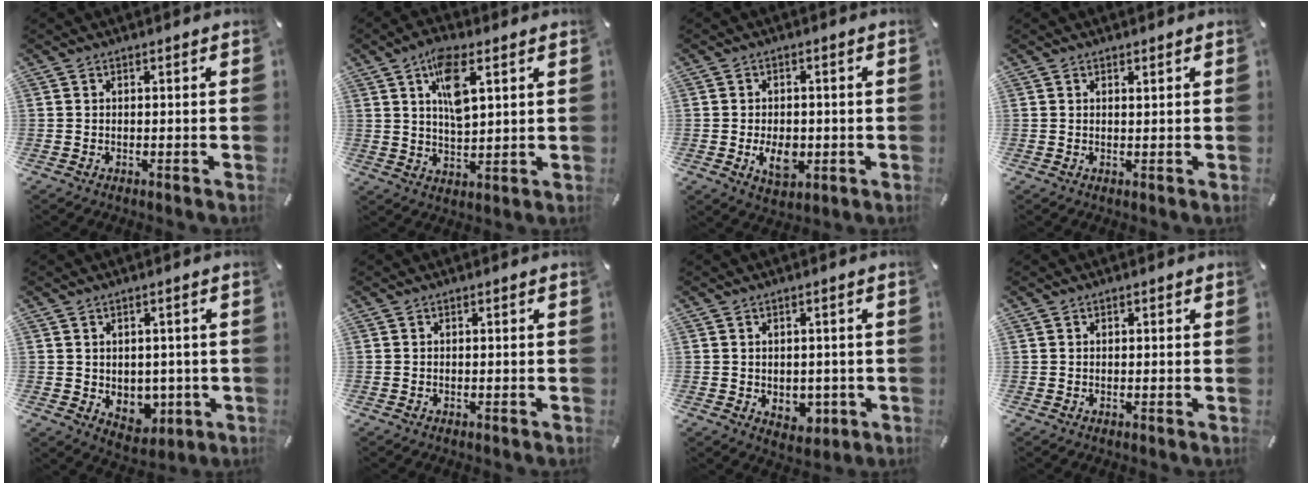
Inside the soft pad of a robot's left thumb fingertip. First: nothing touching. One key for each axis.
{"total": 9.5, "fx": 4.3, "fy": 4.1, "fz": 7.5, "tx": -0.120, "ty": -0.009, "tz": 0.072}
{"total": 7.0, "fx": -1.4, "fy": 4.6, "fz": 5.1, "tx": -0.086, "ty": -0.002, "tz": -0.024}
{"total": 0.6, "fx": 0.4, "fy": 0.3, "fz": 0.2, "tx": -0.004, "ty": -0.001, "tz": 0.009}
{"total": 5.2, "fx": 0.9, "fy": 4.8, "fz": 1.7, "tx": 0.001, "ty": -0.013, "tz": 0.016}
{"total": 0.0}
{"total": 3.6, "fx": -0.1, "fy": 3.3, "fz": 1.5, "tx": -0.003, "ty": -0.004, "tz": -0.002}
{"total": 0.6, "fx": 0.2, "fy": 0.5, "fz": 0.2, "tx": -0.002, "ty": 0.003, "tz": 0.004}